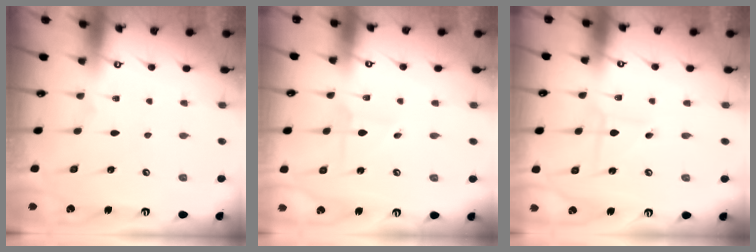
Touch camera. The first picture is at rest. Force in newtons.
{"total": 2.3, "press": 2.3, "slide": 0.2}
{"total": 1.0, "press": 1.0, "slide": 0.1}